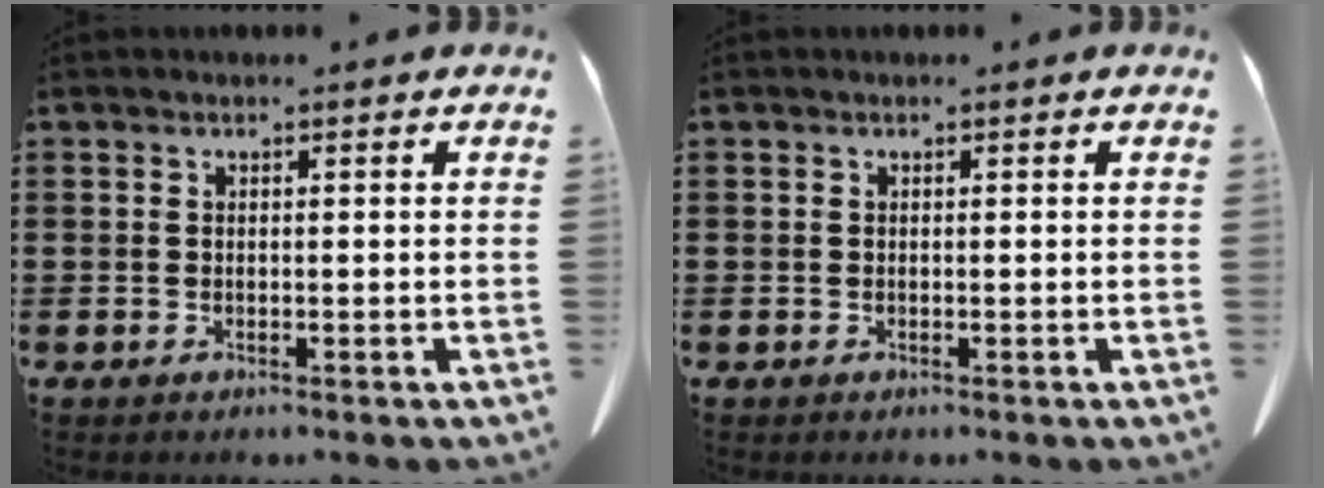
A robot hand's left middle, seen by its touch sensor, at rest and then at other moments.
{"total": 0.0}